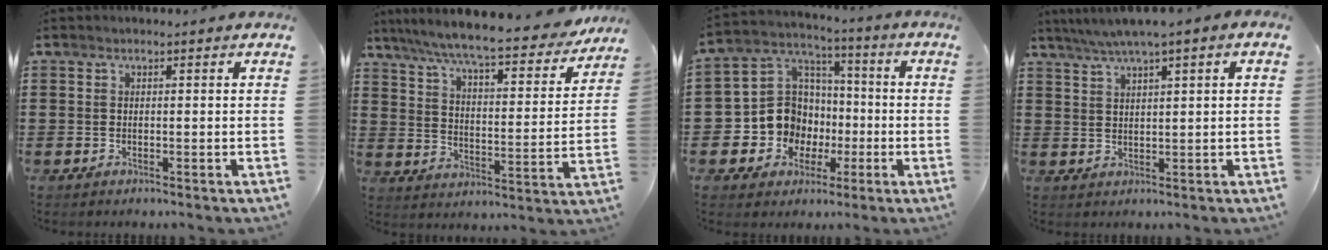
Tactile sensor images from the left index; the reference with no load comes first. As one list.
[{"total": 8.4, "force": [7.4, 0.1, 3.9], "torque": [-0.107, -0.045, 0.123]}, {"total": 10.4, "force": [-1.7, 9.8, 3.0], "torque": [-0.109, 0.008, -0.025]}, {"total": 2.9, "force": [1.8, -0.1, 2.3], "torque": [-0.046, 0.000, 0.032]}]